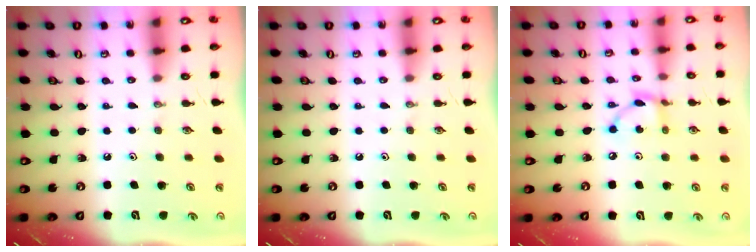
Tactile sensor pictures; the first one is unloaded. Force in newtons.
{"total": 0.0}
{"total": 6.8, "press": 6.8, "slide": 0.2}